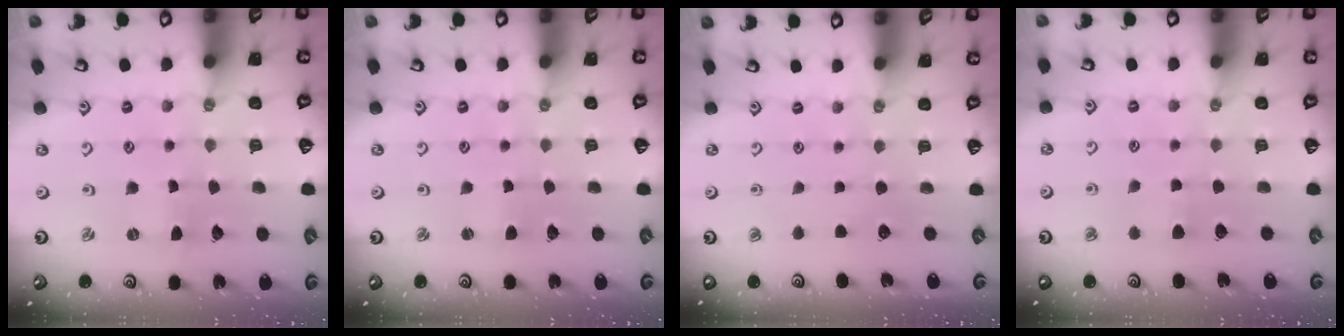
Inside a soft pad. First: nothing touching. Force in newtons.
{"total": 2.2, "press": 2.2, "slide": 0.2}
{"total": 0.0}
{"total": 3.7, "press": 3.6, "slide": 0.5}